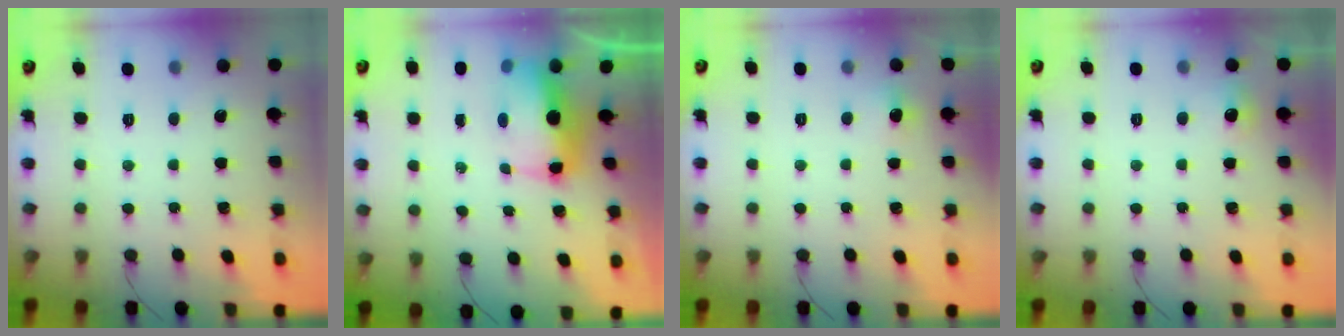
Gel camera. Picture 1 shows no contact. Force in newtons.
{"total": 8.5, "press": 8.4, "slide": 1.0}
{"total": 9.1, "press": 4.3, "slide": 8.1}
{"total": 7.5, "press": 4.5, "slide": 6.1}